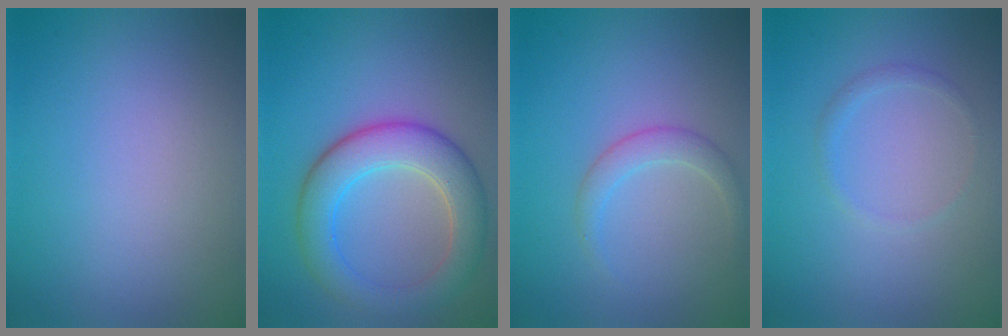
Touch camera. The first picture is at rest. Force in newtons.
{"total": 6.3, "press": 6.3, "slide": 0.3}
{"total": 1.9, "press": 1.9, "slide": 0.1}
{"total": 0.9, "press": 0.9, "slide": 0.1}